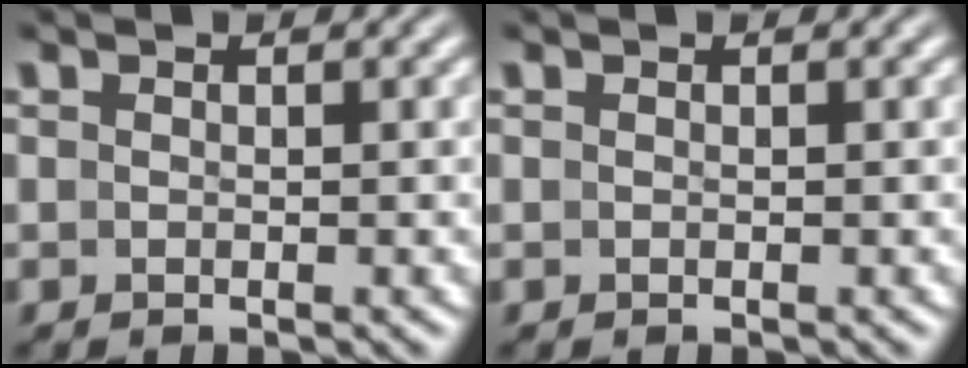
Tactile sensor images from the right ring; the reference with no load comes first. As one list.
[{"total": 0.0}]